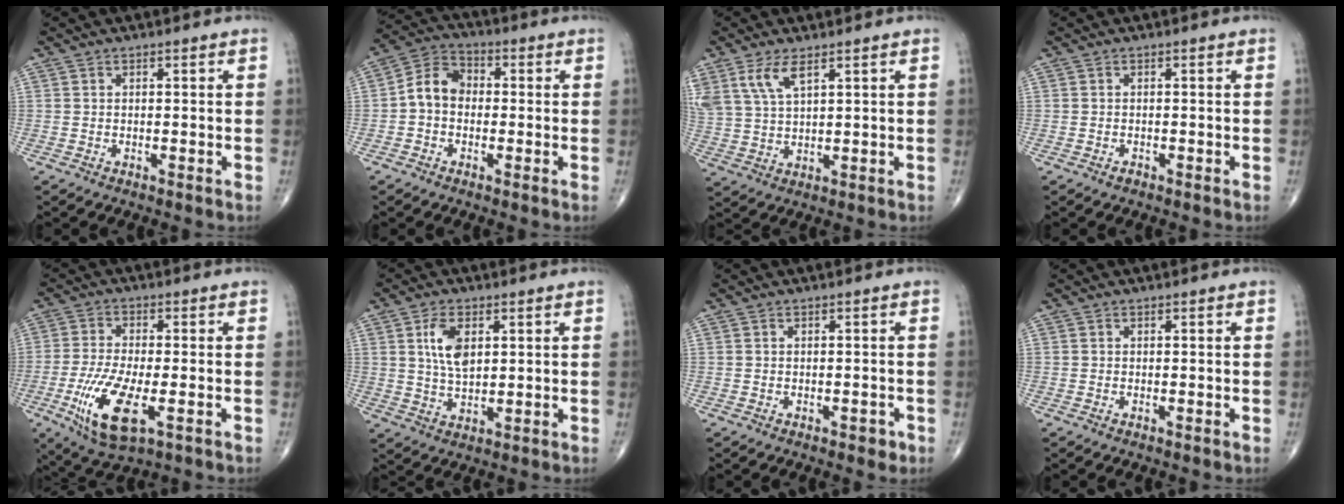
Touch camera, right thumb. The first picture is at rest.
{"total": 7.2, "force": [-0.7, 5.7, 4.5], "torque": [-0.064, 0.029, -0.029]}
{"total": 7.1, "force": [4.0, 2.7, 5.1], "torque": [-0.113, -0.009, 0.090]}
{"total": 0.6, "force": [-0.5, 0.3, 0.2], "torque": [-0.003, 0.002, -0.009]}
{"total": 12.3, "force": [-4.1, 4.2, 10.8], "torque": [-0.226, -0.012, -0.069]}
{"total": 7.1, "force": [2.1, 3.8, 5.6], "torque": [-0.102, -0.009, 0.044]}
{"total": 1.6, "force": [-0.8, 0.9, 1.1], "torque": [-0.011, 0.003, -0.010]}
{"total": 0.0}